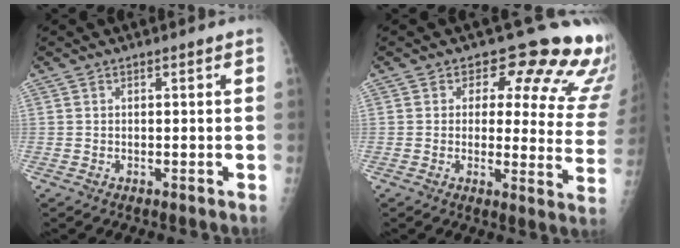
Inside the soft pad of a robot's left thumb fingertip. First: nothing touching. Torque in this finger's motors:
{"motor_torque": [0.00, 0.59, -0.06, -0.14, -0.03]}